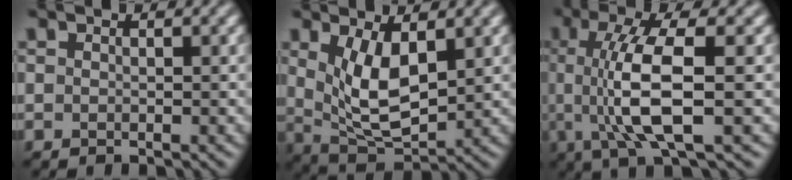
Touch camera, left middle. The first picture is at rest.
{"total": 5.8, "force": [1.3, 2.6, 5.1], "torque": [-0.106, -0.012, 0.032]}
{"total": 7.7, "force": [-0.1, 2.0, 7.4], "torque": [-0.146, -0.004, 0.004]}